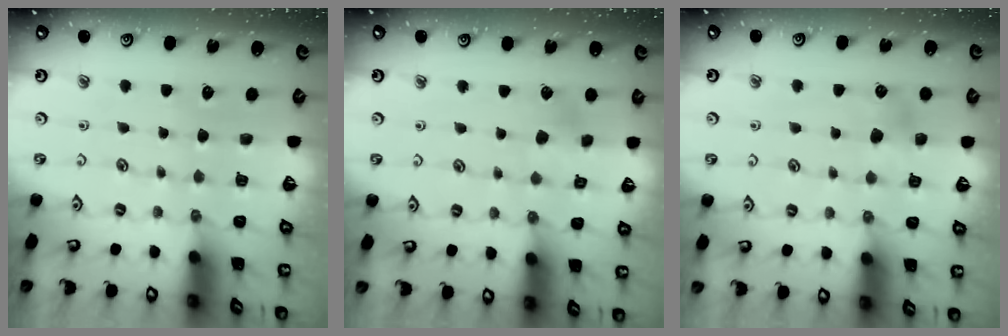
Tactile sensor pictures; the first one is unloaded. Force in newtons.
{"total": 4.8, "press": 4.6, "slide": 1.1}
{"total": 5.5, "press": 5.4, "slide": 0.5}